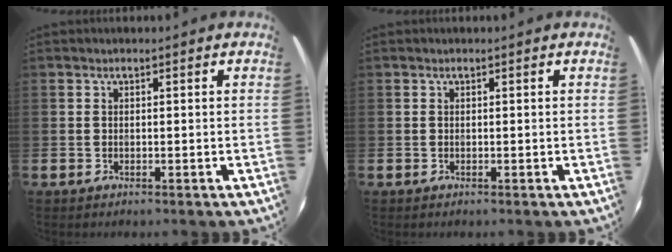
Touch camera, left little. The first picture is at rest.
{"total": 0.0}